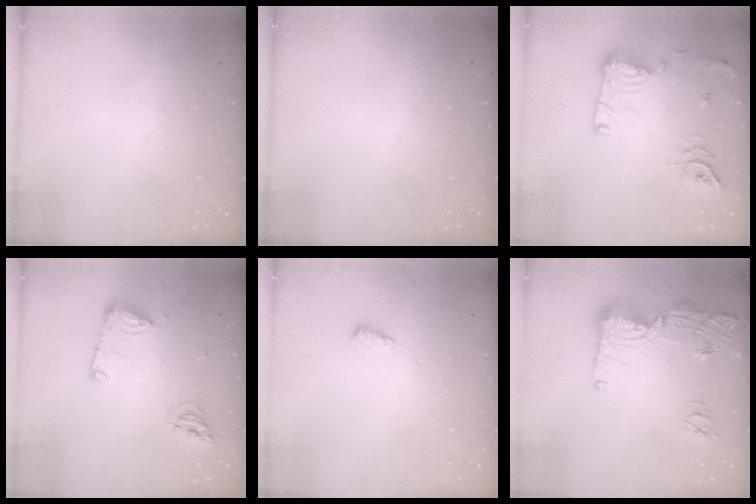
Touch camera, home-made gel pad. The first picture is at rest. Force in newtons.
{"total": 0.0}
{"total": 16.1, "press": 15.5, "slide": 4.2}
{"total": 11.8, "press": 11.7, "slide": 1.4}
{"total": 5.6, "press": 5.5, "slide": 1.0}
{"total": 17.6, "press": 17.3, "slide": 3.3}